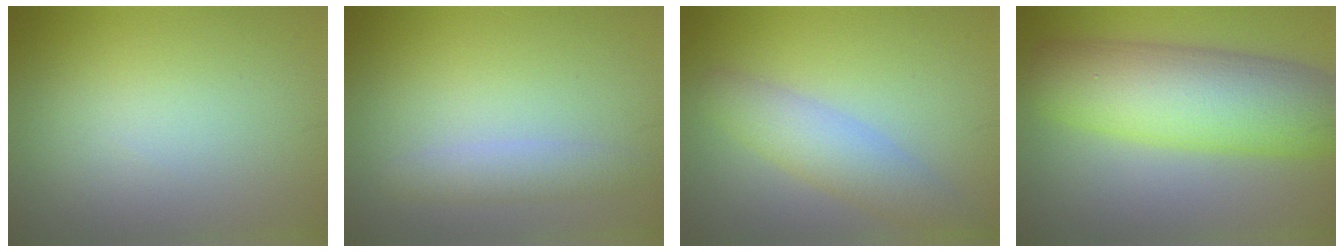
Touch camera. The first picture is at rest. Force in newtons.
{"total": 2.1, "press": 2.1, "slide": 0.0}
{"total": 4.0, "press": 4.0, "slide": 0.1}
{"total": 10.1, "press": 10.1, "slide": 0.3}